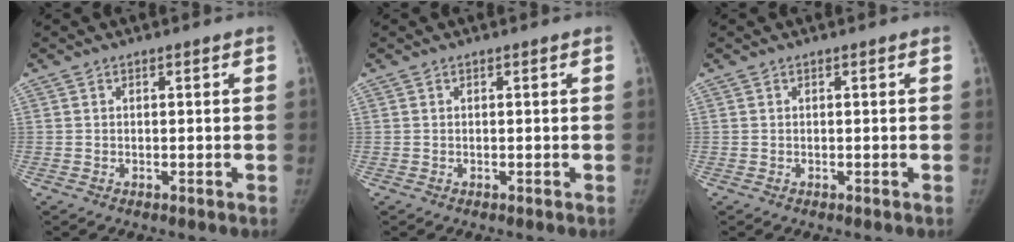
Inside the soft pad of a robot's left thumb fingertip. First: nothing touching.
{"total": 0.0}
{"total": 0.0}